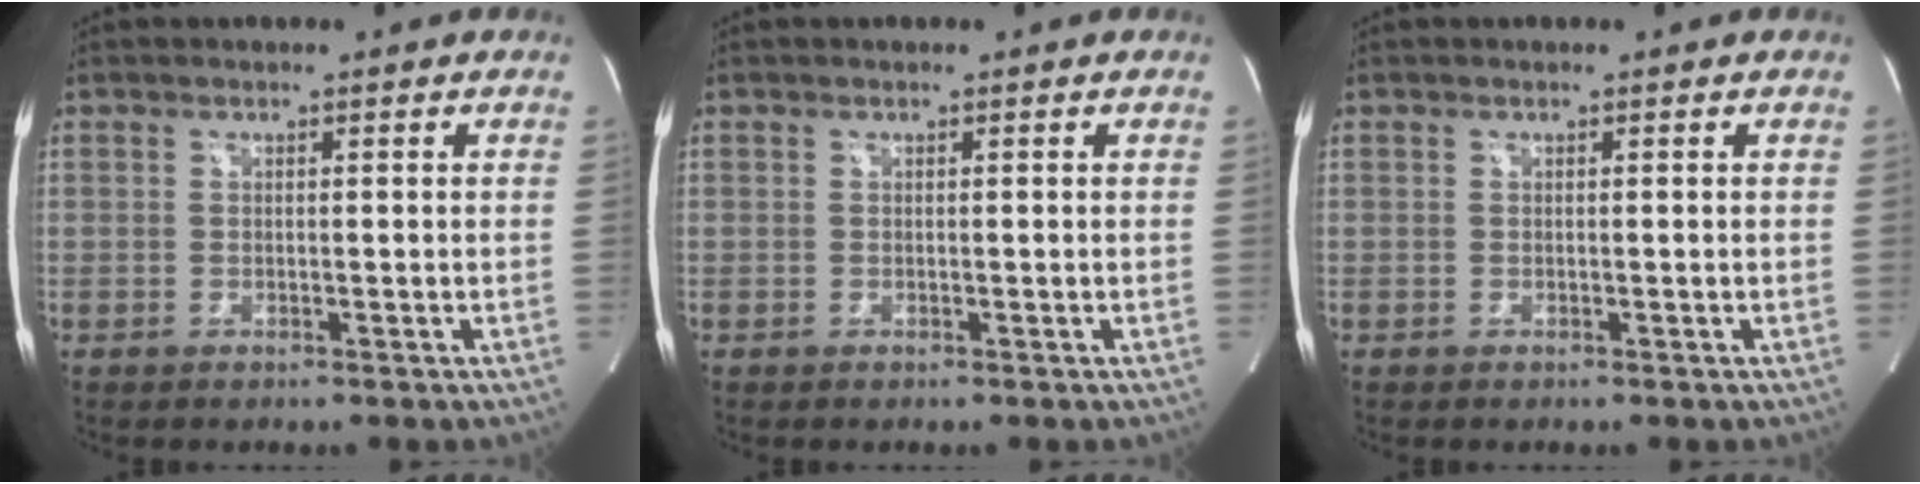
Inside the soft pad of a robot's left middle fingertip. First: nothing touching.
{"total": 0.0}
{"total": 0.0}